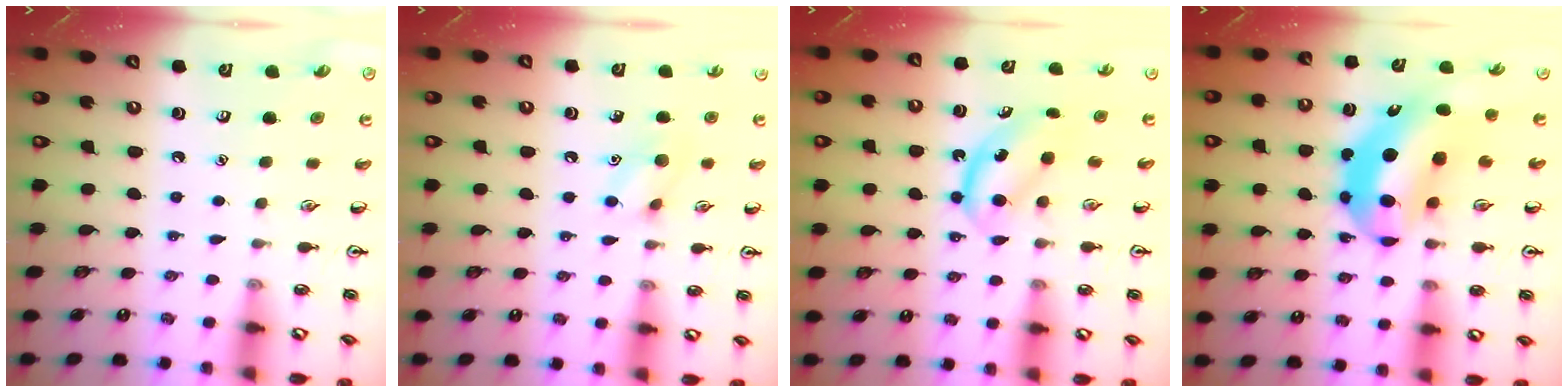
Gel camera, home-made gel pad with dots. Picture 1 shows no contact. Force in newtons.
{"total": 7.8, "press": 7.7, "slide": 1.4}
{"total": 5.4, "press": 5.4, "slide": 0.8}
{"total": 10.1, "press": 9.6, "slide": 3.0}